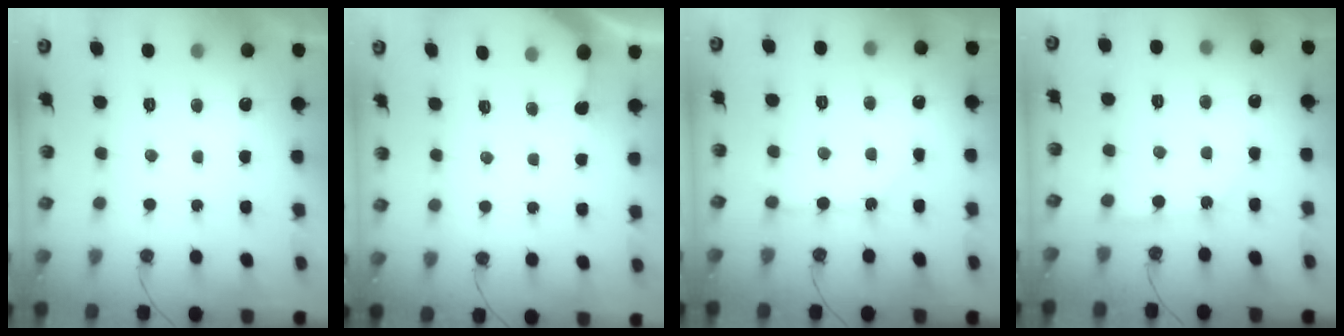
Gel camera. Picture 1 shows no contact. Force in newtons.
{"total": 2.7, "press": 2.7, "slide": 0.3}
{"total": 3.5, "press": 3.5, "slide": 0.4}
{"total": 3.2, "press": 3.2, "slide": 0.4}